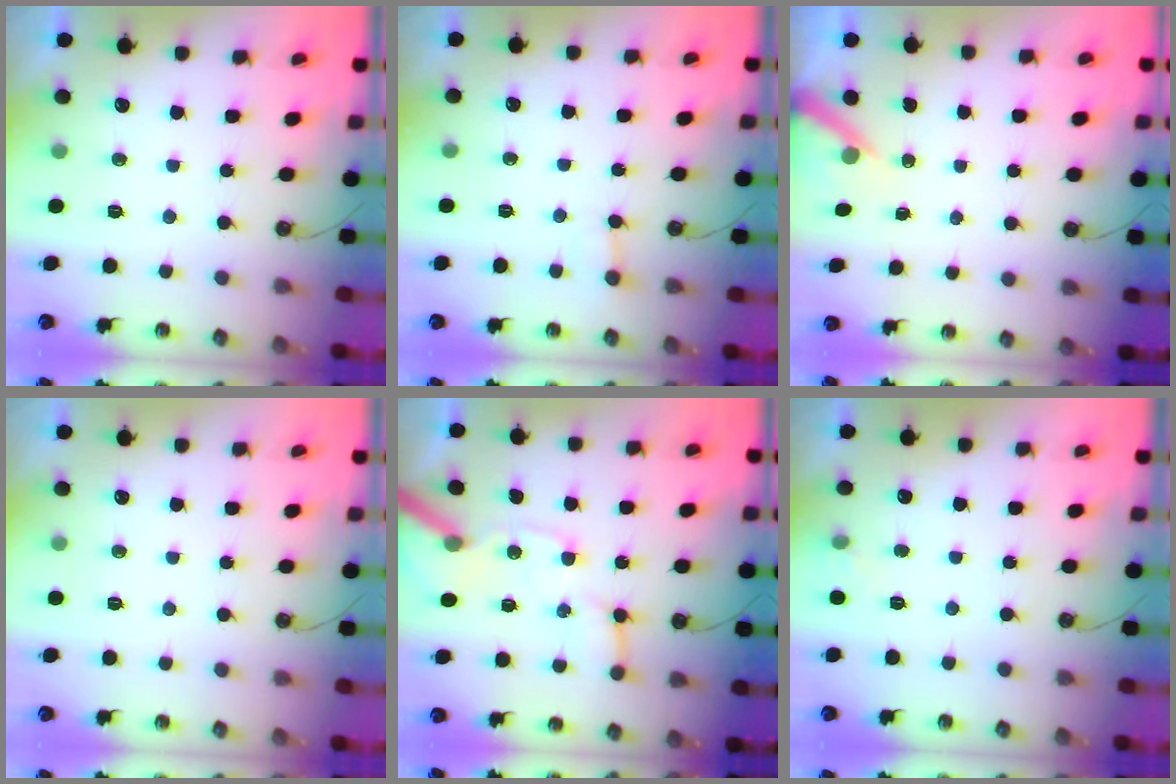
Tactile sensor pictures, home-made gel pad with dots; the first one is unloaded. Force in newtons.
{"total": 3.4, "press": 3.4, "slide": 0.6}
{"total": 4.6, "press": 4.6, "slide": 0.4}
{"total": 0.0}
{"total": 13.6, "press": 13.5, "slide": 1.8}
{"total": 5.1, "press": 5.1, "slide": 0.5}